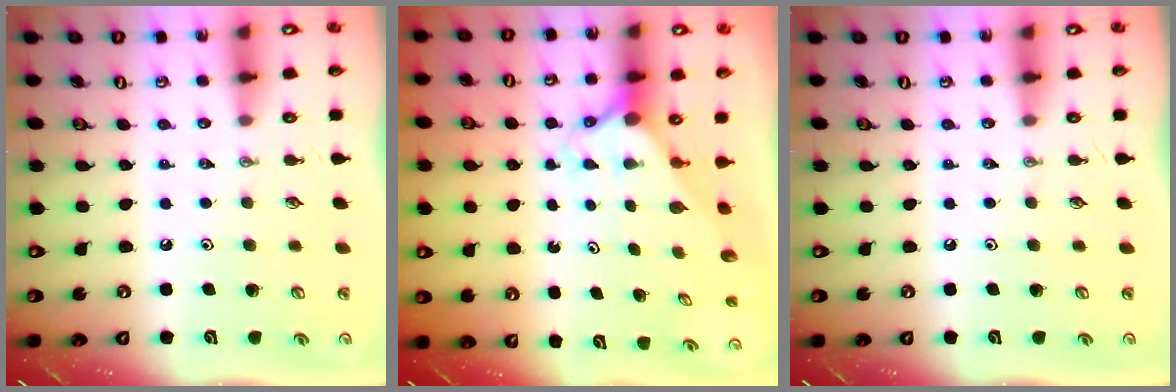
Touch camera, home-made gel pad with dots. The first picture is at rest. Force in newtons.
{"total": 2.1, "press": 2.1, "slide": 0.2}
{"total": 0.0}